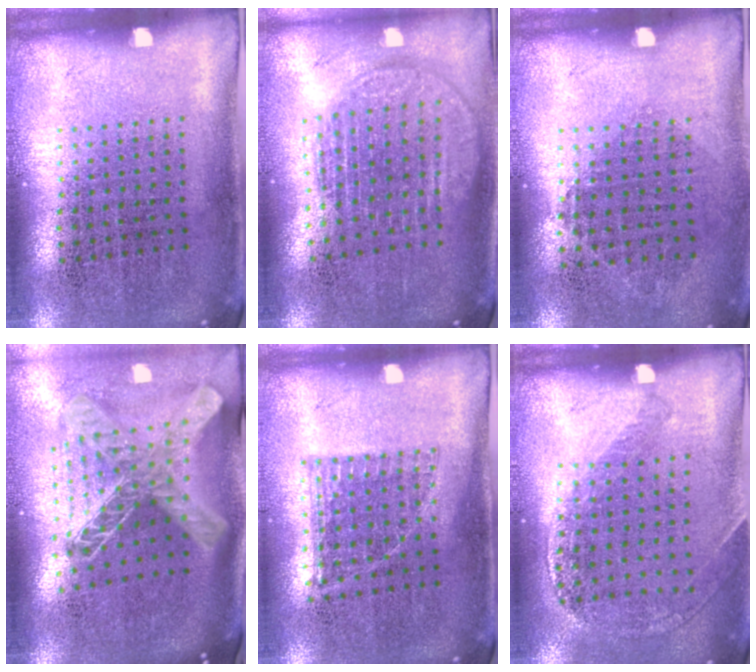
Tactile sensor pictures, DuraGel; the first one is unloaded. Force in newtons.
{"total": 1.8, "press": 1.5, "slide": 0.9}
{"total": 0.8, "press": 0.7, "slide": 0.3}
{"total": 2.5, "press": 1.8, "slide": 1.8}
{"total": 0.8, "press": 0.8, "slide": 0.2}
{"total": 1.2, "press": 1.2, "slide": 0.2}